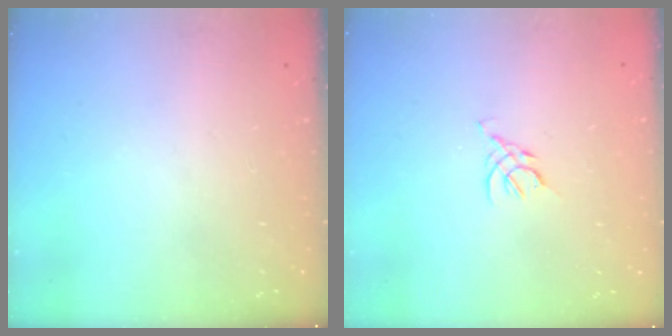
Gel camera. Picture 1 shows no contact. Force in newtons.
{"total": 2.5, "press": 2.5, "slide": 0.7}